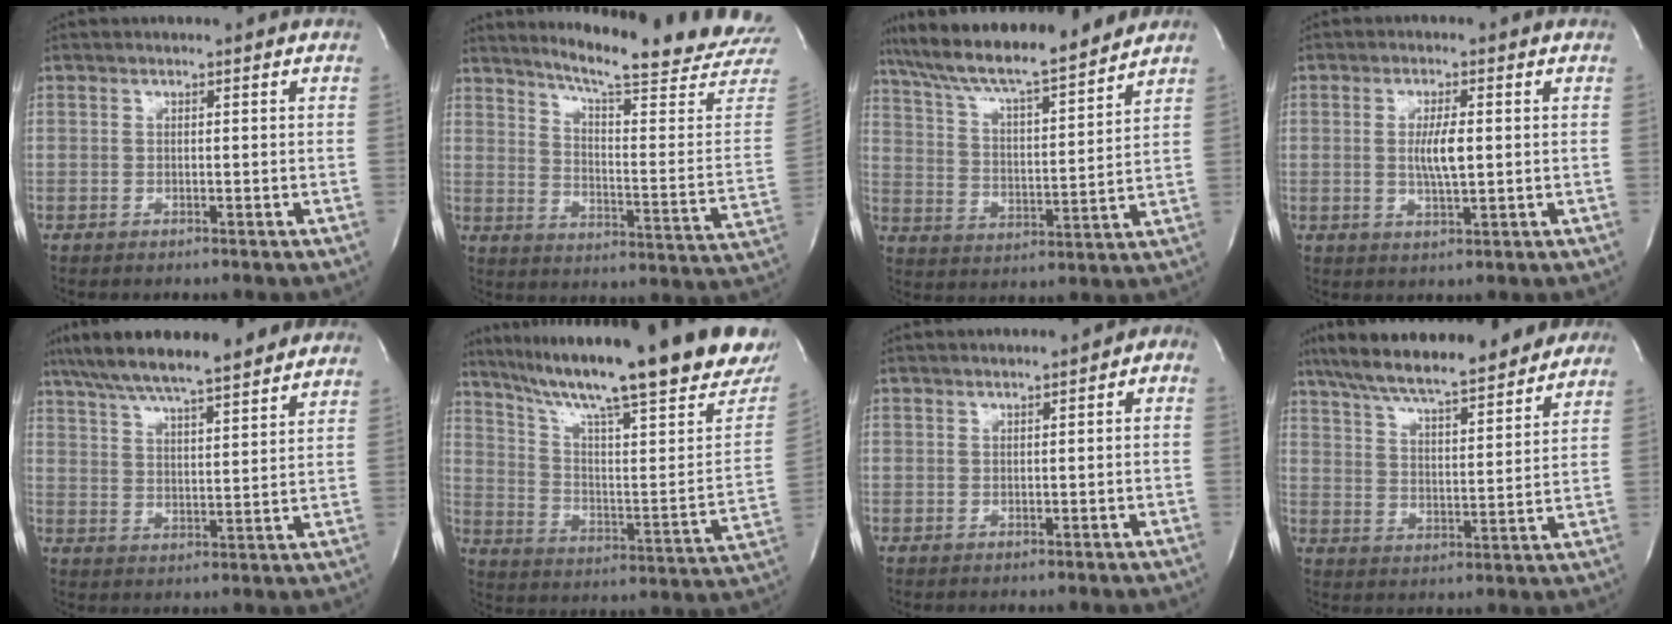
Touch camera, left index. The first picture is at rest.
{"total": 22.3, "force": [20.3, -0.5, 9.4], "torque": [-0.142, -0.108, 0.252]}
{"total": 17.8, "force": [15.5, 1.7, 8.7], "torque": [-0.157, 0.016, 0.250]}
{"total": 4.6, "force": [0.2, 0.8, 4.6], "torque": [-0.086, -0.002, 0.002]}
{"total": 17.7, "force": [14.5, 2.8, 9.8], "torque": [-0.171, 0.034, 0.218]}
{"total": 33.1, "force": [24.5, 4.4, 21.8], "torque": [-0.302, -0.038, 0.336]}
{"total": 2.6, "force": [0.2, 1.0, 2.4], "torque": [-0.028, 0.014, -0.001]}
{"total": 19.9, "force": [16.3, 3.9, 10.7], "torque": [-0.177, 0.028, 0.239]}